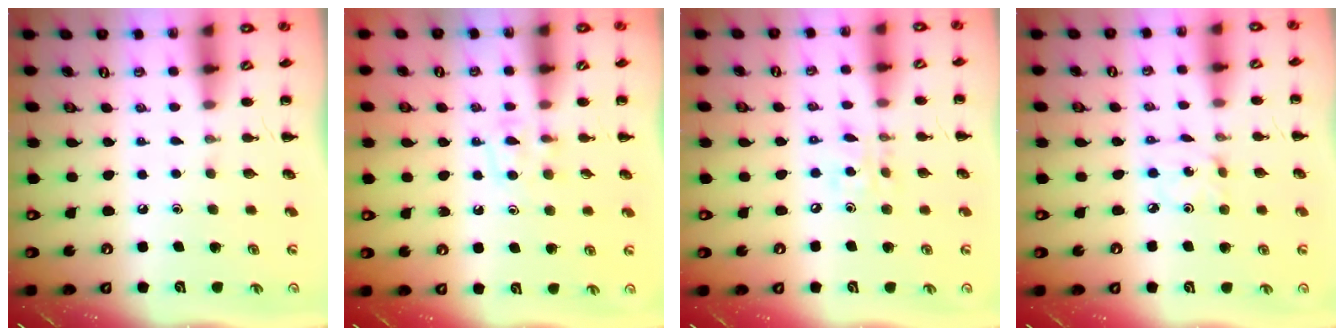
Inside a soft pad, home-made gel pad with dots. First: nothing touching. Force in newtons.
{"total": 6.2, "press": 5.9, "slide": 1.8}
{"total": 5.9, "press": 5.8, "slide": 1.3}
{"total": 1.8, "press": 1.7, "slide": 0.5}